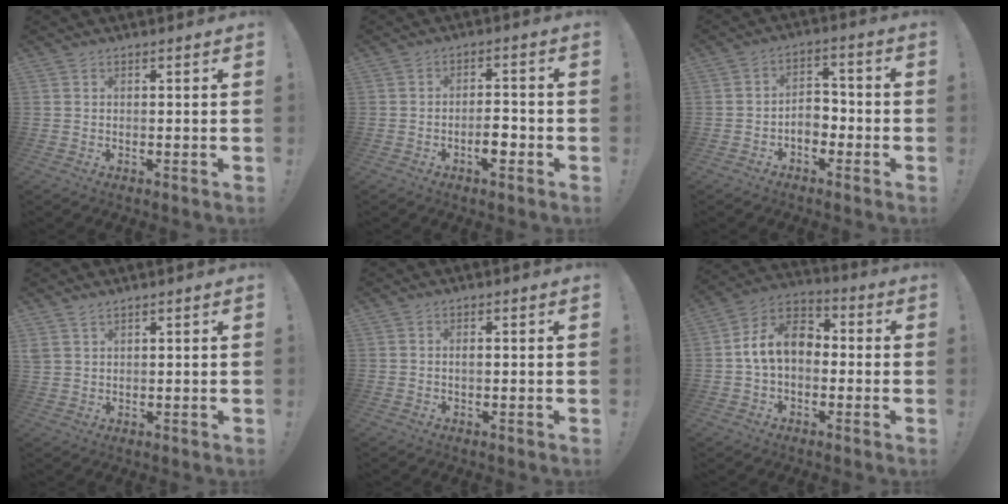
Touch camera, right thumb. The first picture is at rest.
{"total": 5.5, "force": [-2.4, 2.3, 4.4], "torque": [-0.066, 0.008, -0.042]}
{"total": 6.5, "force": [-2.1, 4.8, 3.9], "torque": [-0.059, 0.012, -0.039]}
{"total": 2.6, "force": [2.0, 1.3, 1.1], "torque": [-0.025, -0.006, 0.040]}
{"total": 0.8, "force": [0.1, 0.3, 0.7], "torque": [-0.007, -0.002, 0.000]}
{"total": 12.4, "force": [0.6, 8.6, 8.9], "torque": [-0.150, 0.018, 0.015]}